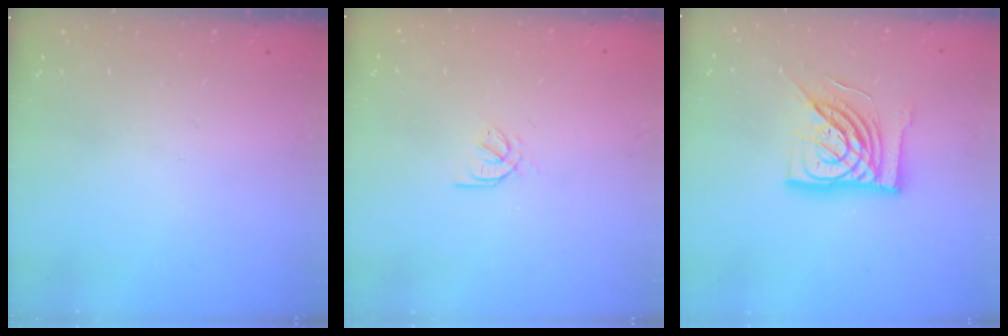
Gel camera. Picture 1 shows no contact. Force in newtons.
{"total": 2.6, "press": 2.5, "slide": 0.6}
{"total": 15.7, "press": 15.7, "slide": 1.5}